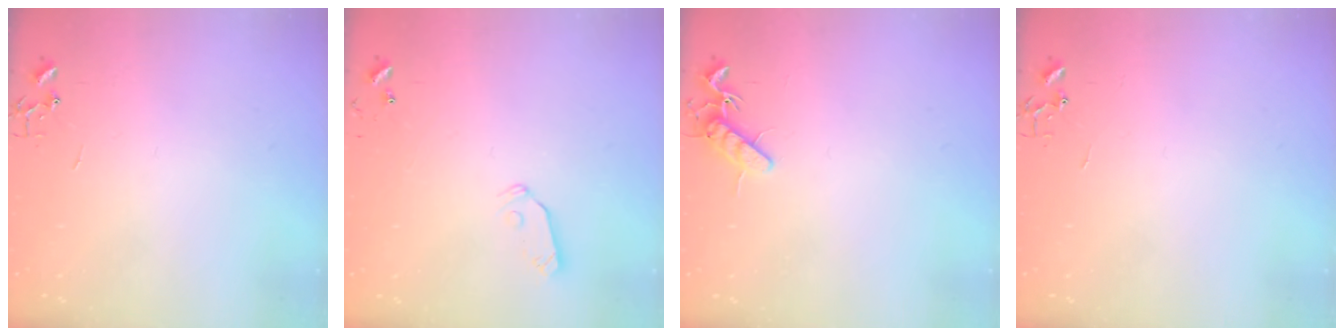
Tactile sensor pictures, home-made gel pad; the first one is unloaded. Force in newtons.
{"total": 5.1, "press": 5.0, "slide": 0.4}
{"total": 8.3, "press": 8.2, "slide": 1.0}
{"total": 0.0}